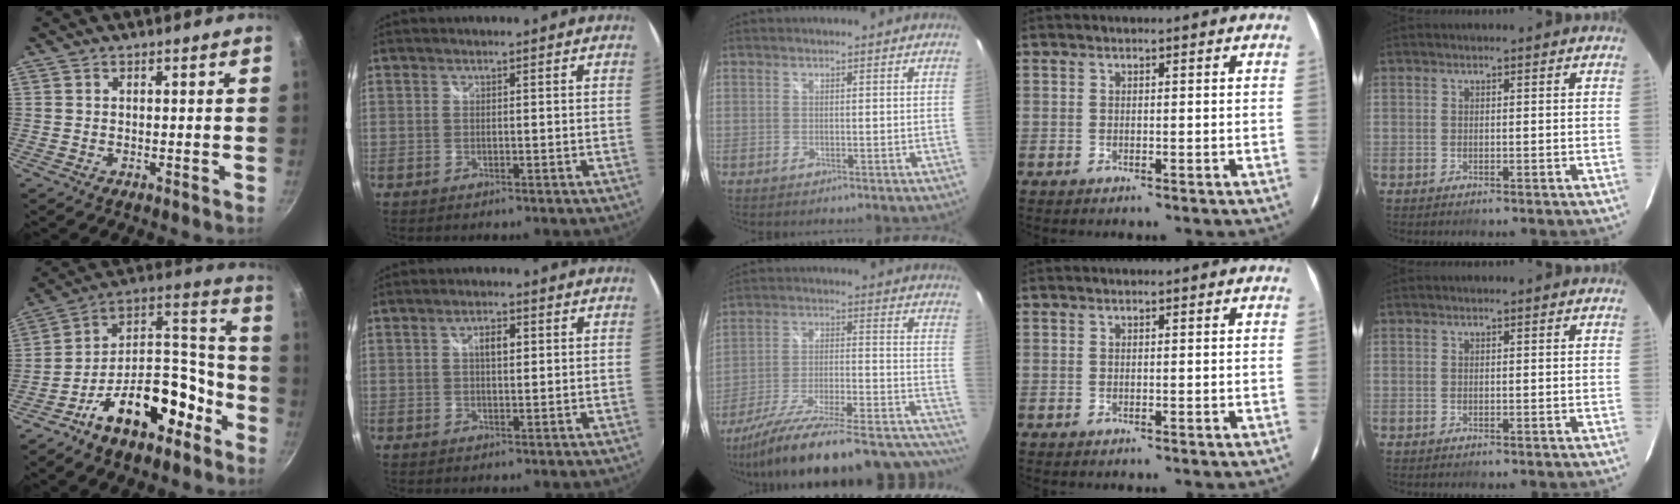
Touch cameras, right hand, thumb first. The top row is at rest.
{"thumb": {"total": 20.5, "force": [-10.8, 11.2, 13.4], "torque": [-0.163, 0.102, -0.176]}, "index": {"total": 3.0, "force": [0.8, 1.2, 2.7], "torque": [-0.044, 0.007, 0.012]}, "middle": {"total": 34.4, "force": [-29.0, 6.5, 17.4], "torque": [-0.233, -0.047, -0.407]}}